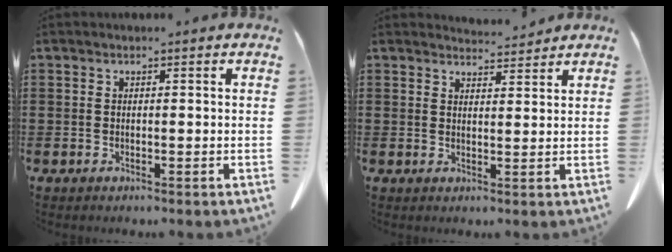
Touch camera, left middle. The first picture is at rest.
{"total": 3.5, "force": [3.4, 0.4, 0.6], "torque": [-0.012, -0.013, 0.062]}